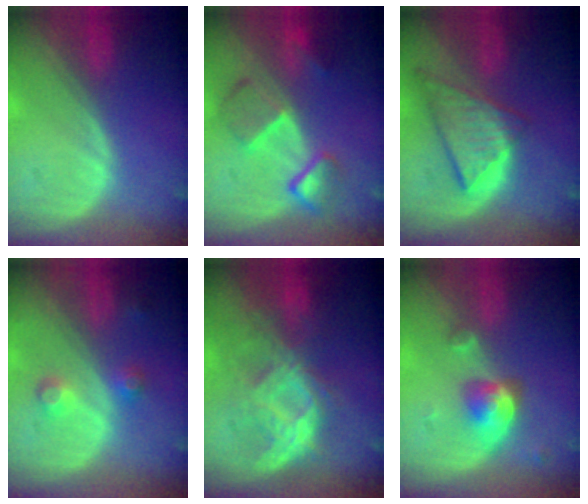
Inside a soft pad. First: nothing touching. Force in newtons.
{"total": 7.3, "press": 6.8, "slide": 2.4}
{"total": 8.9, "press": 7.8, "slide": 4.5}
{"total": 3.7, "press": 3.5, "slide": 1.2}
{"total": 8.2, "press": 8.1, "slide": 1.3}
{"total": 5.1, "press": 4.7, "slide": 1.9}